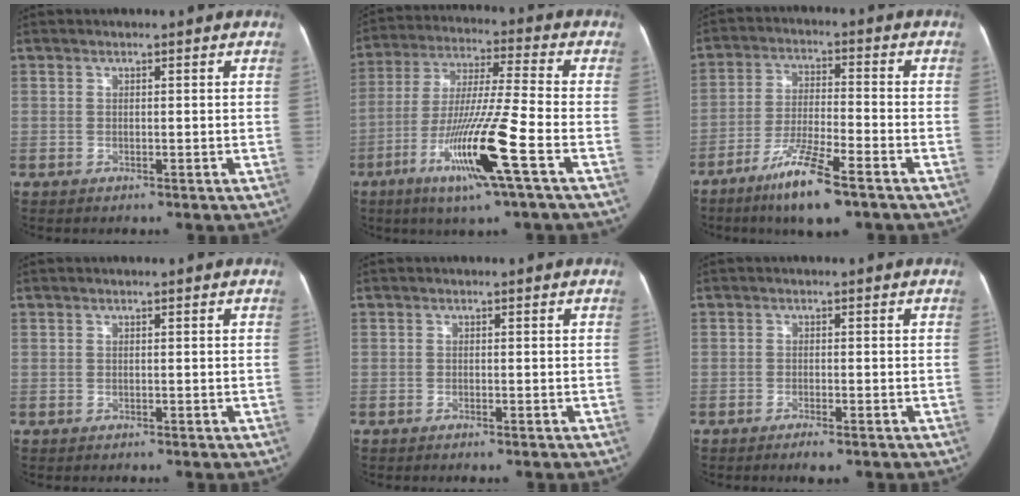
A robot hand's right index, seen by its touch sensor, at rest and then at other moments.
{"total": 14.8, "force": [-6.3, -0.9, 13.3], "torque": [-0.263, -0.023, -0.122]}
{"total": 10.3, "force": [-6.7, 0.9, 7.9], "torque": [-0.153, -0.024, -0.120]}
{"total": 0.0}
{"total": 0.7, "force": [-0.5, -0.1, 0.4], "torque": [-0.013, -0.003, -0.008]}
{"total": 2.2, "force": [-1.5, 0.2, 1.6], "torque": [-0.027, -0.005, -0.023]}